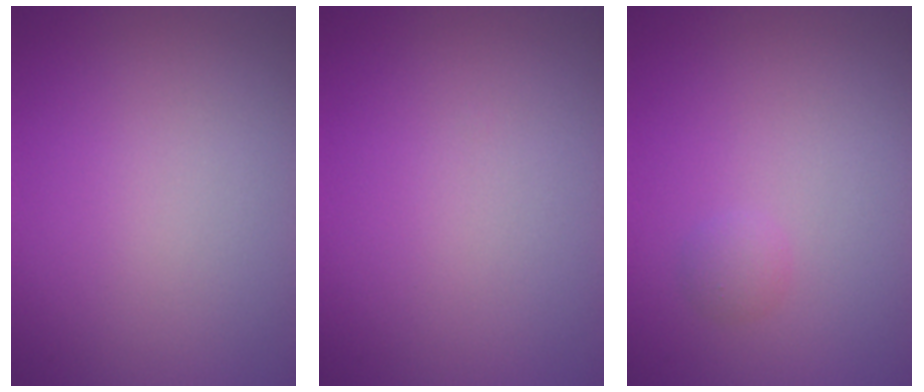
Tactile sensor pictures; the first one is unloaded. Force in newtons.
{"total": 0.0}
{"total": 0.9, "press": 0.9, "slide": 0.0}